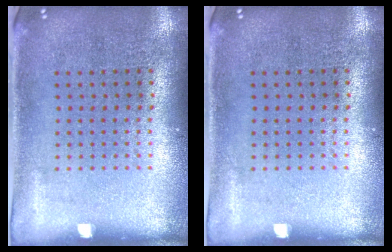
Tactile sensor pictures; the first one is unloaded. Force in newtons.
{"total": 0.0}